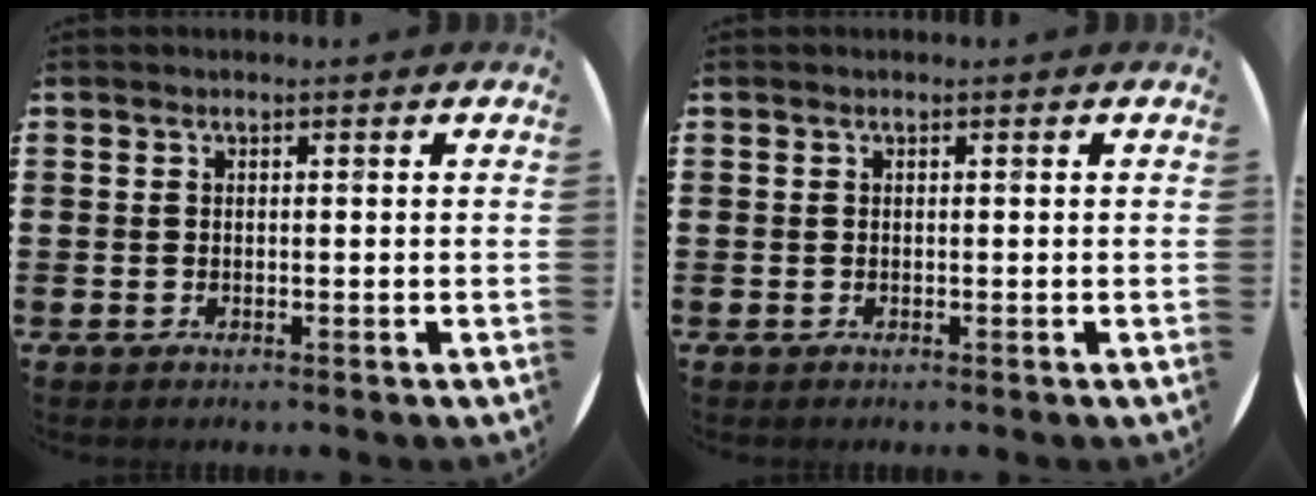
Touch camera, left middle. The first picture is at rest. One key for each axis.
{"total": 0.0}